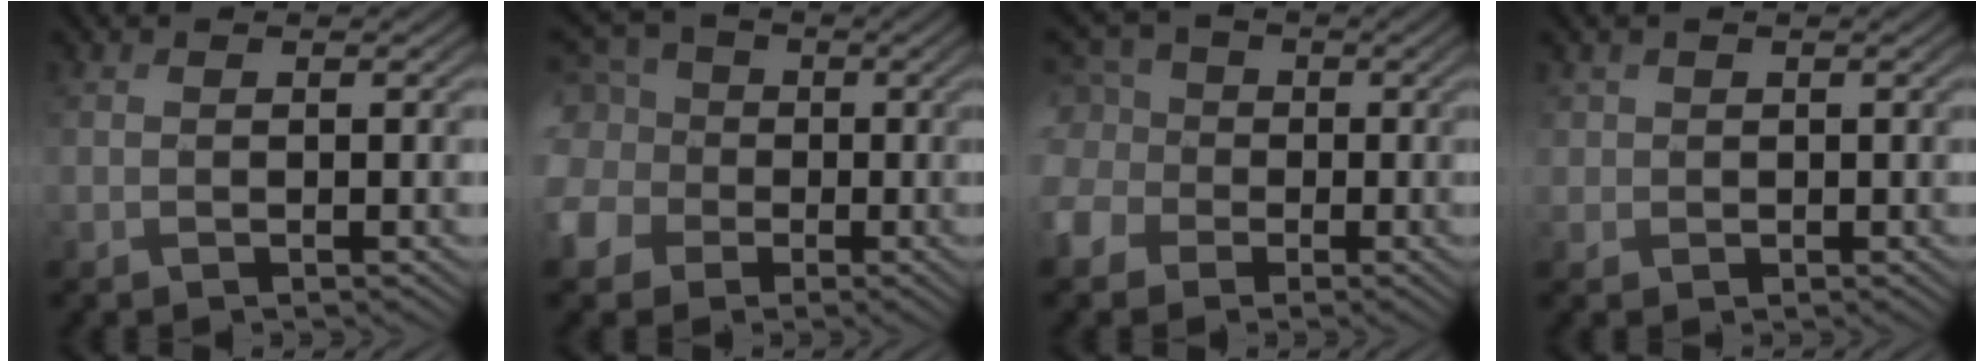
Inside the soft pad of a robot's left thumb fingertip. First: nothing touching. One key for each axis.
{"total": 9.9, "fx": -0.9, "fy": 8.8, "fz": 4.5, "tx": -0.162, "ty": -0.007, "tz": -0.030}
{"total": 7.6, "fx": -1.3, "fy": 6.7, "fz": 3.3, "tx": -0.117, "ty": 0.005, "tz": -0.043}
{"total": 2.1, "fx": 0.6, "fy": 2.0, "fz": 0.2, "tx": -0.011, "ty": -0.004, "tz": 0.008}